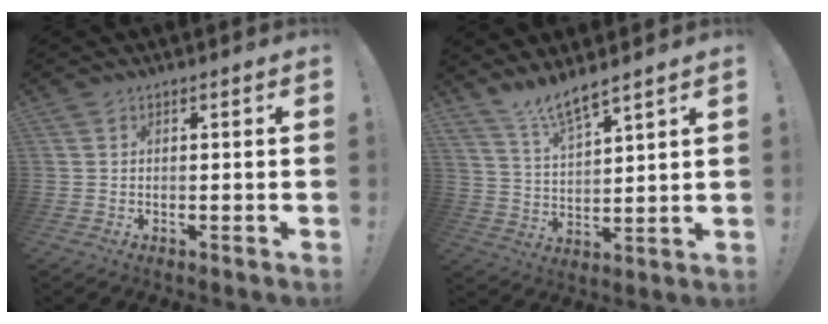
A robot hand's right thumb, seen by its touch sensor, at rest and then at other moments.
{"total": 8.1, "force": [7.2, 1.0, 3.4], "torque": [-0.079, -0.044, 0.135]}